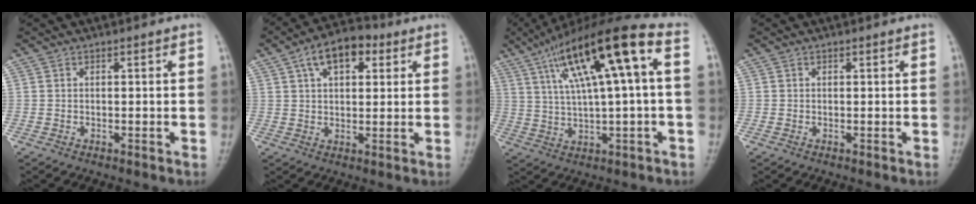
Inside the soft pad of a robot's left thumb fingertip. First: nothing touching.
{"total": 10.0, "force": [4.2, 5.6, 7.2], "torque": [-0.099, 0.008, 0.061]}
{"total": 18.0, "force": [5.0, 3.6, 16.9], "torque": [-0.285, 0.030, 0.084]}
{"total": 0.5, "force": [-0.2, 0.4, 0.1], "torque": [-0.001, 0.003, -0.005]}